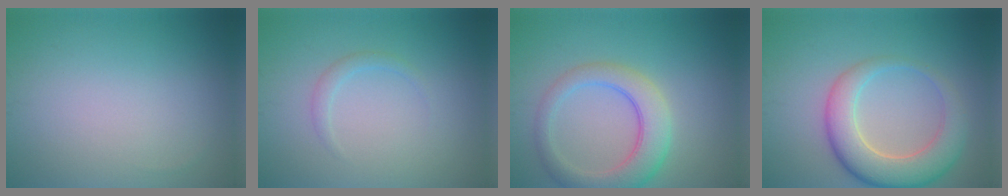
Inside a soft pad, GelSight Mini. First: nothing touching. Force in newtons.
{"total": 1.1, "press": 1.1, "slide": 0.1}
{"total": 5.3, "press": 5.2, "slide": 0.4}
{"total": 6.4, "press": 6.4, "slide": 0.4}